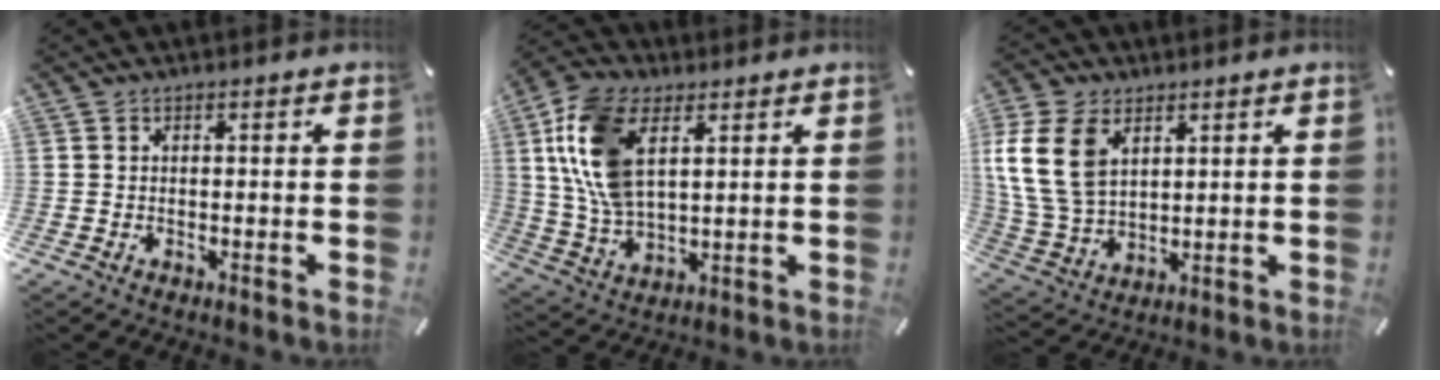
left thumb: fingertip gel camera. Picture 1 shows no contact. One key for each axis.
{"total": 13.3, "fx": 5.0, "fy": 7.8, "fz": 9.6, "tx": -0.239, "ty": -0.008, "tz": 0.089}
{"total": 13.9, "fx": 4.7, "fy": 9.8, "fz": 8.7, "tx": -0.222, "ty": 0.000, "tz": 0.086}